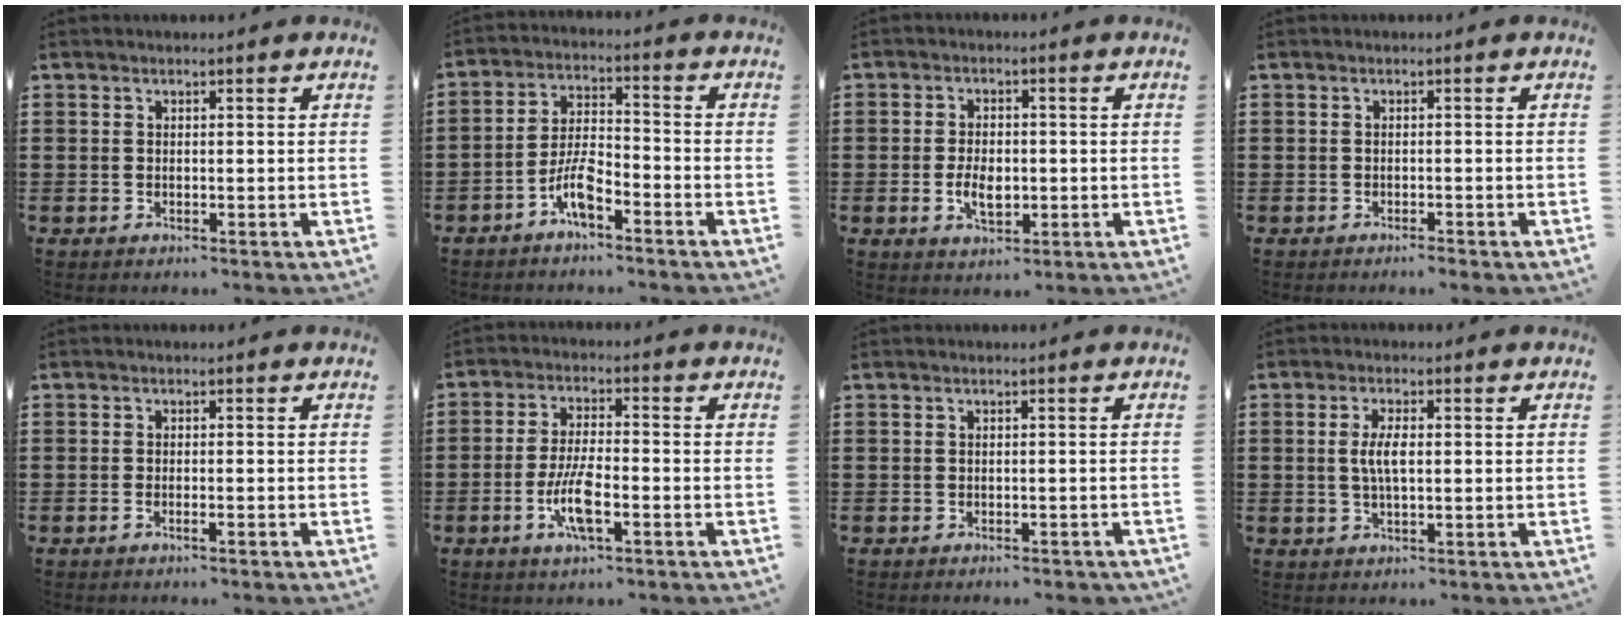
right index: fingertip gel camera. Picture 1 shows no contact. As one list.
[{"total": 6.1, "force": [-3.8, 1.9, 4.4], "torque": [-0.098, 0.004, -0.075]}, {"total": 4.5, "force": [-0.8, 2.5, 3.6], "torque": [-0.065, 0.001, -0.016]}, {"total": 0.8, "force": [-0.7, 0.0, 0.3], "torque": [-0.008, -0.003, -0.014]}, {"total": 1.1, "force": [-0.6, 0.1, 0.8], "torque": [-0.016, -0.004, -0.011]}, {"total": 7.2, "force": [-2.6, 1.9, 6.5], "torque": [-0.138, -0.009, -0.051]}, {"total": 0.6, "force": [-0.5, 0.2, 0.3], "torque": [-0.009, -0.004, -0.009]}, {"total": 4.0, "force": [0.2, 1.3, 3.7], "torque": [-0.080, -0.001, 0.000]}]